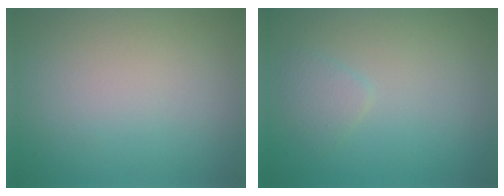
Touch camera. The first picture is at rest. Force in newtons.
{"total": 1.2, "press": 1.2, "slide": 0.1}